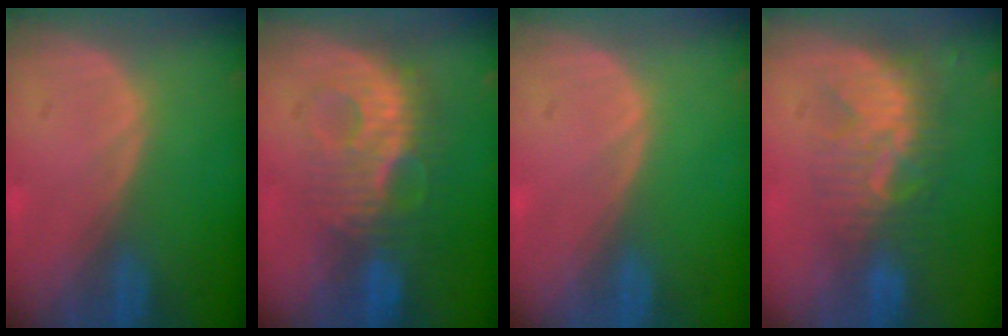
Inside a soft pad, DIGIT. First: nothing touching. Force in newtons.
{"total": 9.2, "press": 8.6, "slide": 3.1}
{"total": 0.0}
{"total": 8.7, "press": 7.6, "slide": 4.2}